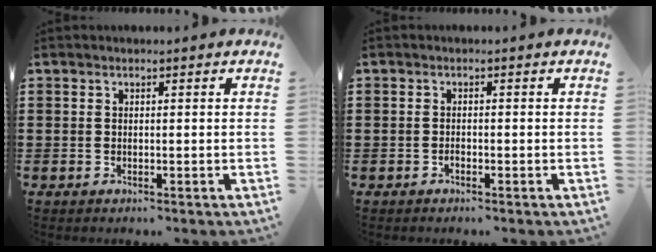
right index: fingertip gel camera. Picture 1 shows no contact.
{"total": 0.8, "force": [-0.6, 0.4, 0.4], "torque": [-0.010, -0.003, -0.011]}